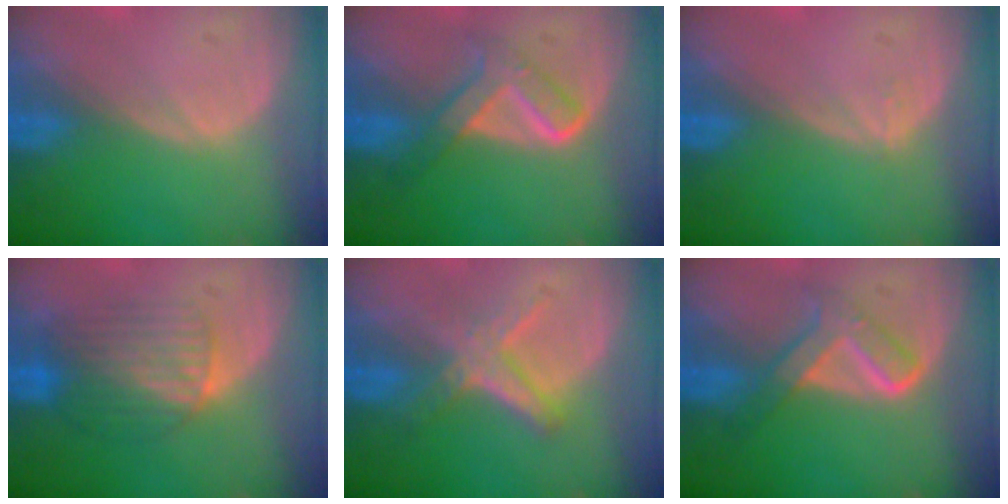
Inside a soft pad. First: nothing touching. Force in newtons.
{"total": 5.2, "press": 5.2, "slide": 0.5}
{"total": 0.6, "press": 0.4, "slide": 0.5}
{"total": 6.3, "press": 6.2, "slide": 1.1}
{"total": 5.6, "press": 5.3, "slide": 1.7}
{"total": 5.2, "press": 5.2, "slide": 0.5}